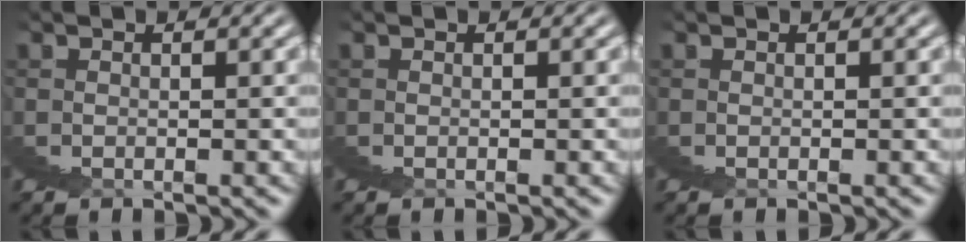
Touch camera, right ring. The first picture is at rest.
{"total": 0.0}
{"total": 0.0}